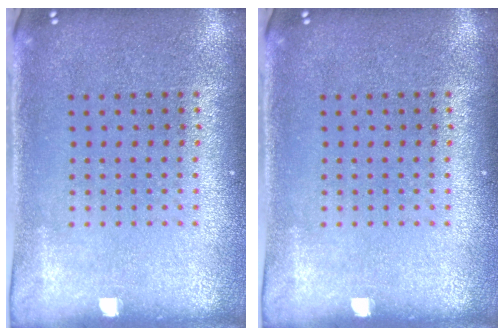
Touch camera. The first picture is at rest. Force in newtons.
{"total": 0.0}